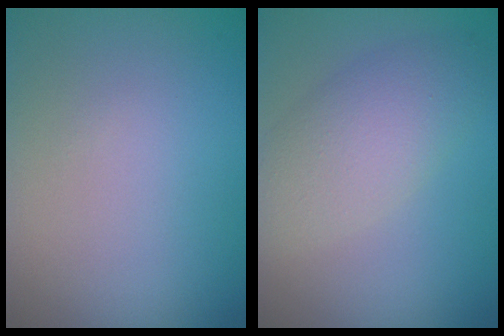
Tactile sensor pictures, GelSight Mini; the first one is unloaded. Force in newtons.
{"total": 4.6, "press": 4.6, "slide": 0.2}